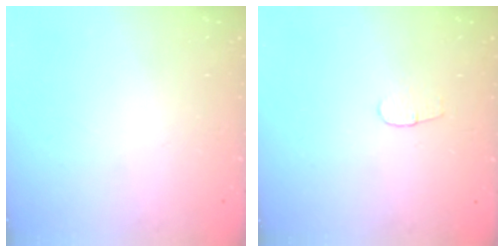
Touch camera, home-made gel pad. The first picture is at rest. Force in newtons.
{"total": 3.6, "press": 3.6, "slide": 0.4}